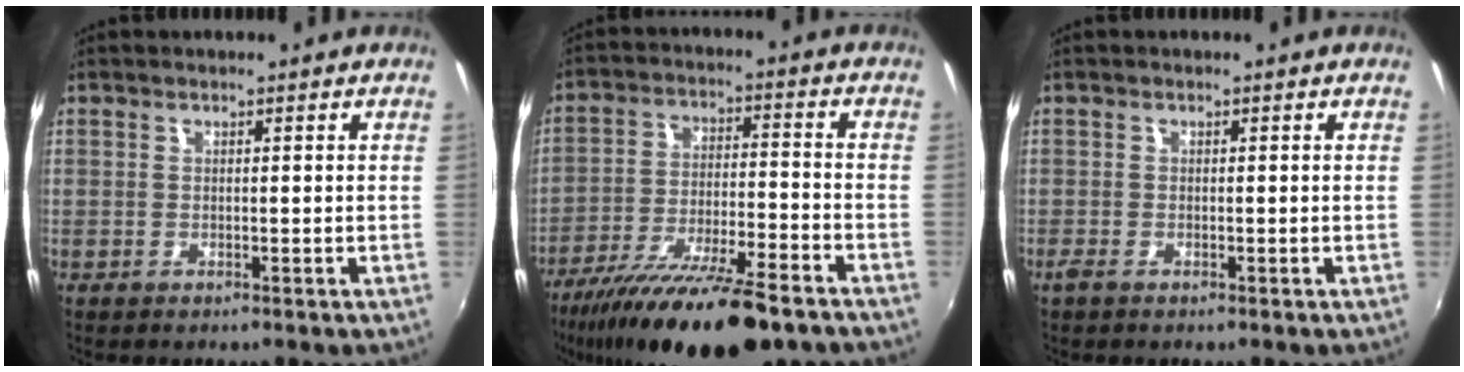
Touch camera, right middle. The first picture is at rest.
{"total": 20.7, "force": [-15.8, 4.2, 12.7], "torque": [-0.237, -0.047, -0.256]}
{"total": 1.0, "force": [-0.7, 0.3, 0.7], "torque": [-0.015, -0.005, -0.016]}